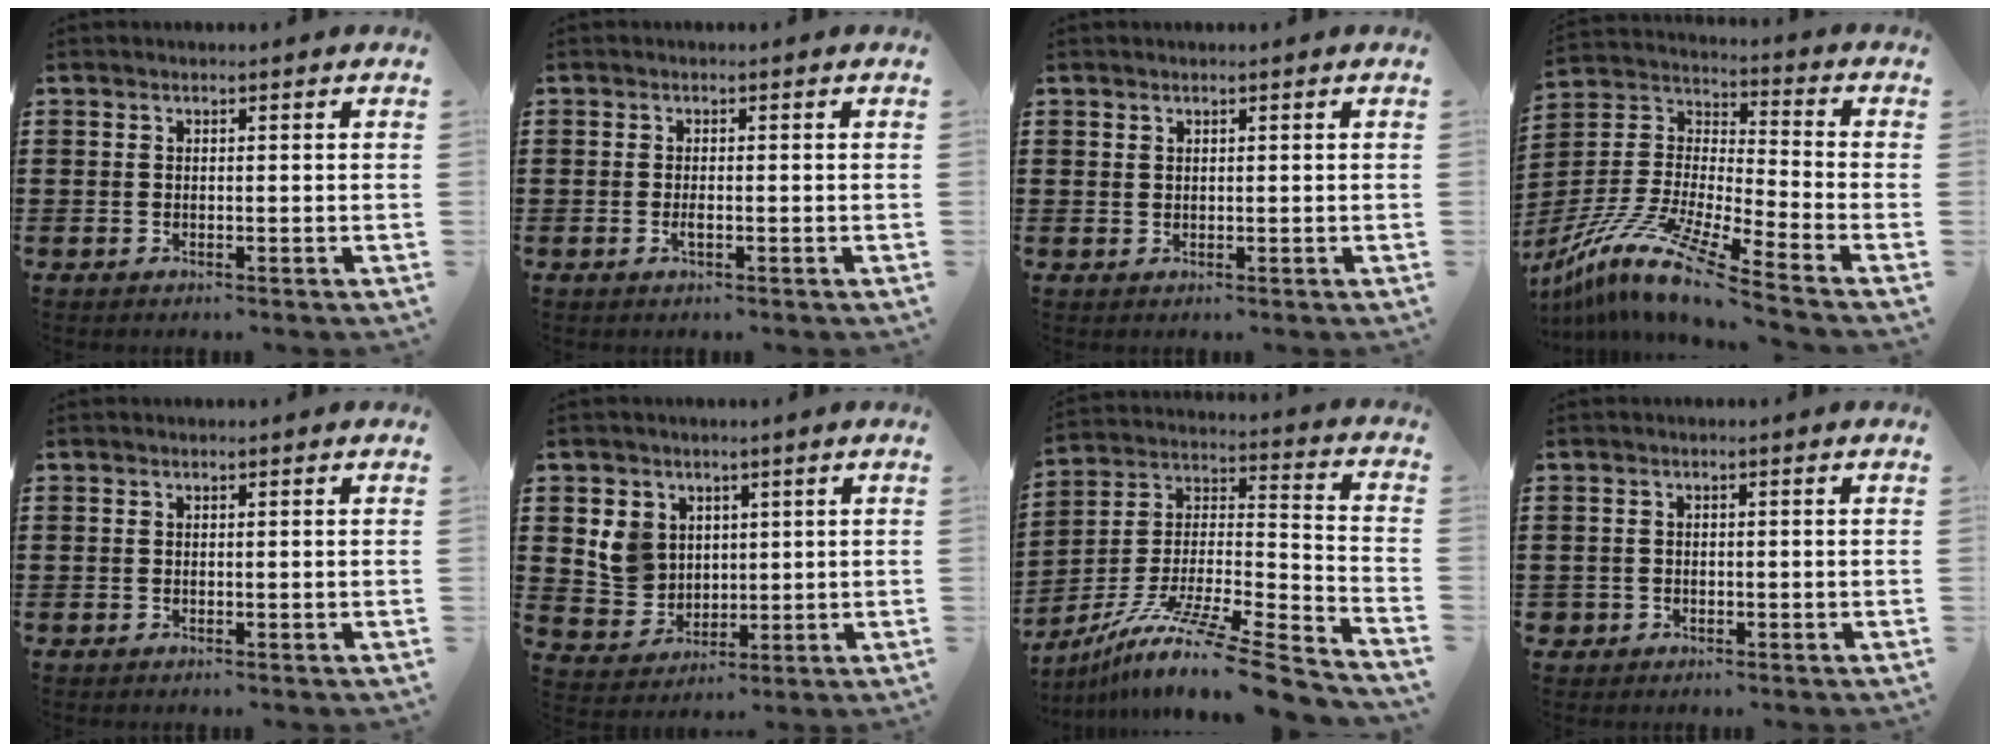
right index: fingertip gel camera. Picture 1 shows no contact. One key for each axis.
{"total": 1.3, "fx": -0.3, "fy": 0.2, "fz": 1.2, "tx": -0.032, "ty": -0.010, "tz": -0.006}
{"total": 0.8, "fx": 0.6, "fy": 0.5, "fz": 0.1, "tx": -0.003, "ty": 0.001, "tz": 0.012}
{"total": 11.5, "fx": -9.7, "fy": -0.3, "fz": 6.2, "tx": -0.142, "ty": -0.009, "tz": -0.201}
{"total": 0.0}
{"total": 6.7, "fx": 1.9, "fy": 6.0, "fz": 2.3, "tx": -0.060, "ty": 0.015, "tz": 0.038}
{"total": 12.3, "fx": -9.6, "fy": 0.7, "fz": 7.7, "tx": -0.137, "ty": 0.007, "tz": -0.181}
{"total": 1.0, "fx": -0.6, "fy": 0.8, "fz": 0.2, "tx": -0.009, "ty": -0.001, "tz": -0.013}